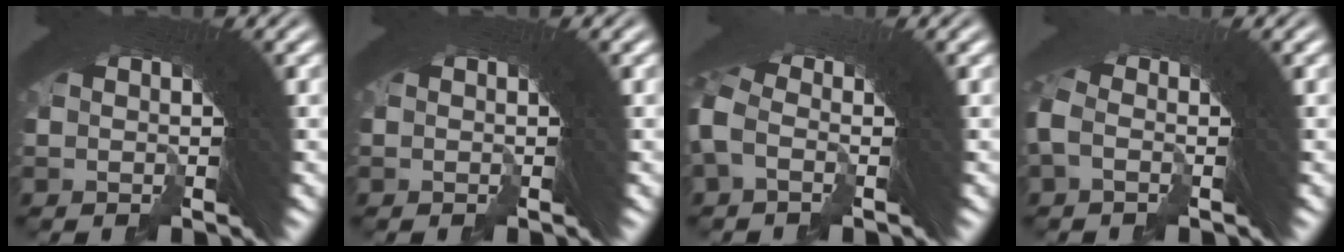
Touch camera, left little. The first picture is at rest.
{"total": 0.8, "force": [-0.1, 0.7, 0.4], "torque": [-0.018, -0.016, 0.003]}
{"total": 1.5, "force": [-0.9, 0.8, 1.0], "torque": [-0.024, 0.011, -0.024]}
{"total": 1.1, "force": [-0.9, -0.3, 0.5], "torque": [-0.010, 0.010, -0.021]}